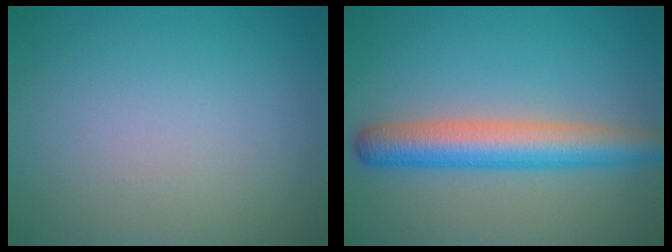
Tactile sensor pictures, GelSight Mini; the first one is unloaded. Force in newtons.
{"total": 5.5, "press": 5.5, "slide": 0.3}